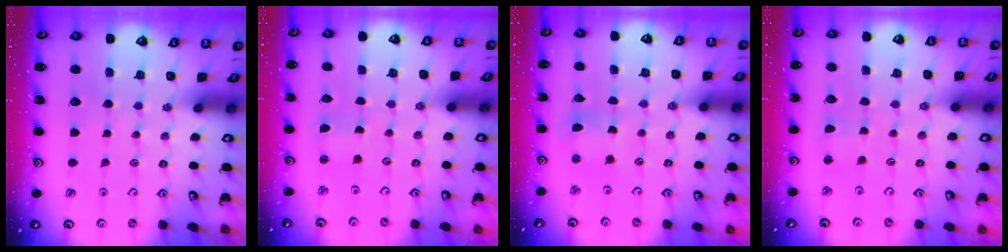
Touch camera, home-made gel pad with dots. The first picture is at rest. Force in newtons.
{"total": 1.7, "press": 1.7, "slide": 0.2}
{"total": 2.4, "press": 2.4, "slide": 0.2}
{"total": 1.9, "press": 1.9, "slide": 0.3}